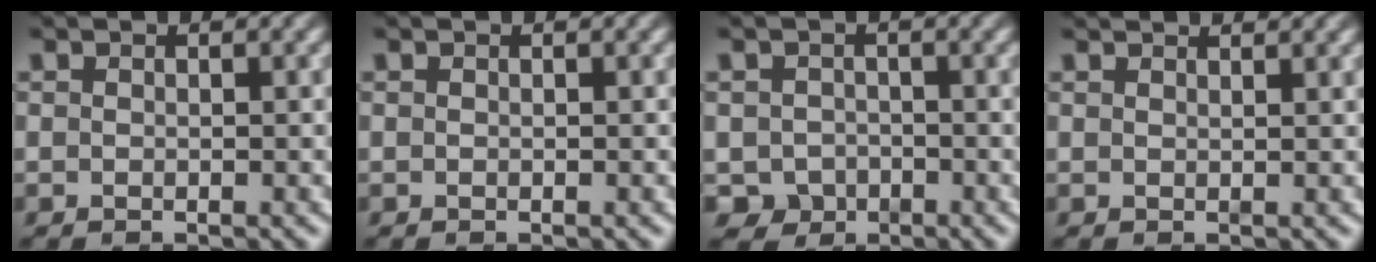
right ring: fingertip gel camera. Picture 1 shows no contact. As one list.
[{"total": 0.0}, {"total": 5.8, "force": [-3.0, 4.8, 1.5], "torque": [-0.027, -0.034, -0.042]}, {"total": 1.8, "force": [1.7, -0.6, 0.3], "torque": [0.005, 0.006, 0.026]}]